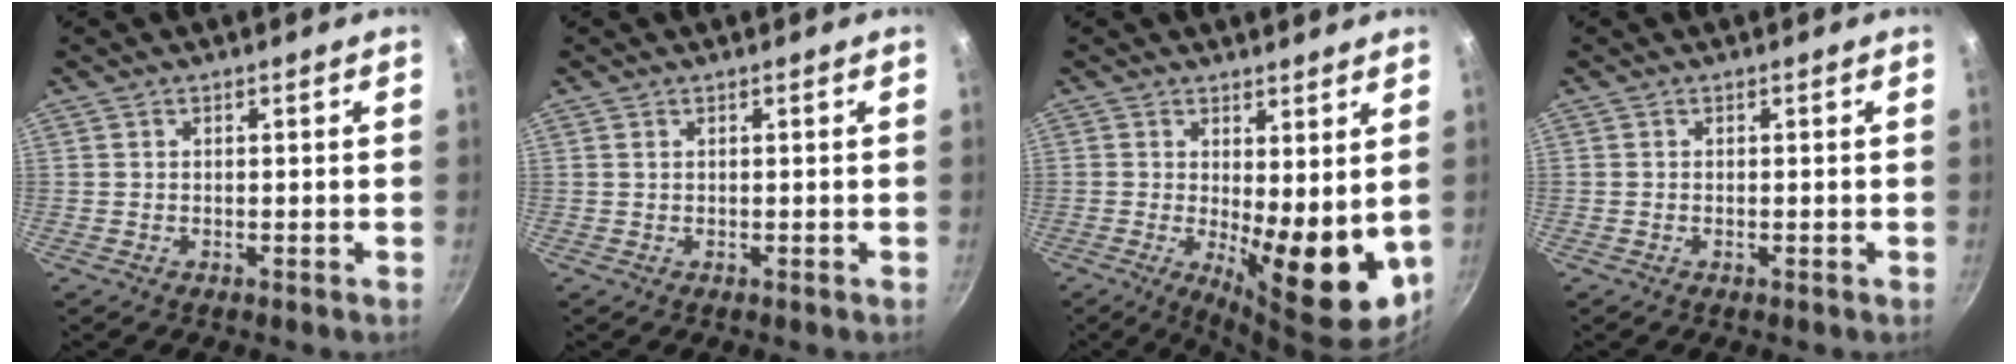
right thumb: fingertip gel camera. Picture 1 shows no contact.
{"total": 0.0}
{"total": 12.2, "force": [0.2, 4.4, 11.4], "torque": [-0.133, -0.026, 0.015]}
{"total": 0.0}